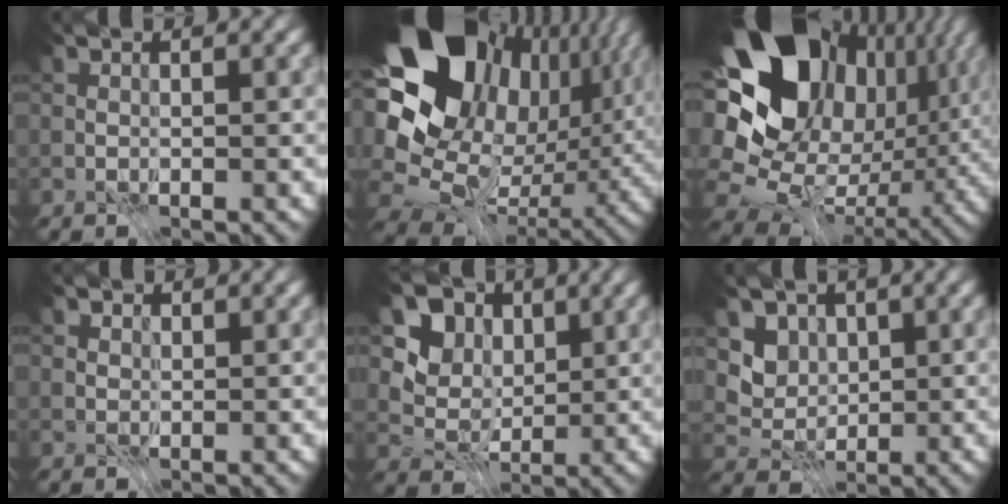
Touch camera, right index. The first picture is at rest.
{"total": 19.9, "force": [4.9, 14.5, 12.7], "torque": [-0.252, -0.028, 0.113]}
{"total": 19.1, "force": [3.3, 13.5, 13.1], "torque": [-0.221, -0.031, 0.085]}
{"total": 1.1, "force": [0.5, 1.0, 0.4], "torque": [-0.009, -0.009, 0.017]}
{"total": 5.9, "force": [1.7, 4.8, 3.0], "torque": [-0.052, -0.010, 0.007]}
{"total": 2.9, "force": [0.5, 2.6, 1.1], "torque": [-0.023, -0.009, -0.002]}